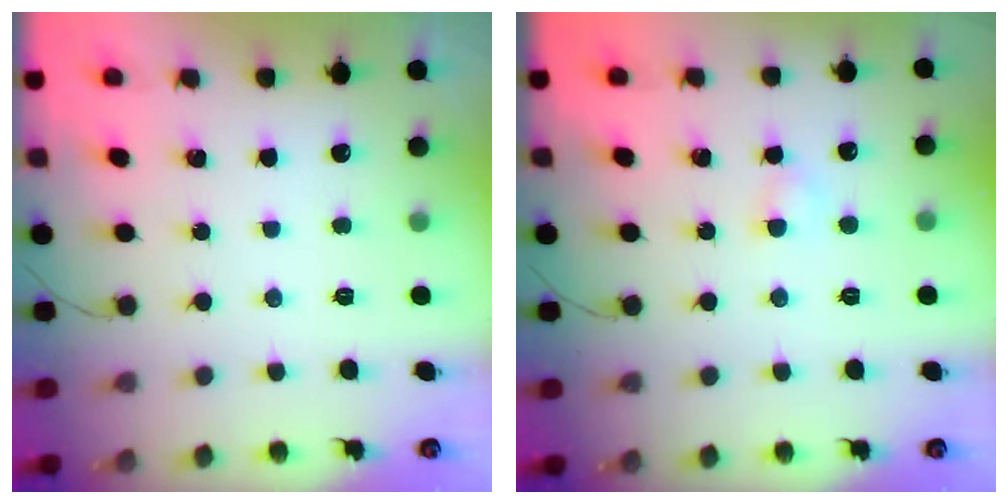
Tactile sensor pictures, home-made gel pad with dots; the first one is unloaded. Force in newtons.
{"total": 3.0, "press": 2.9, "slide": 0.8}